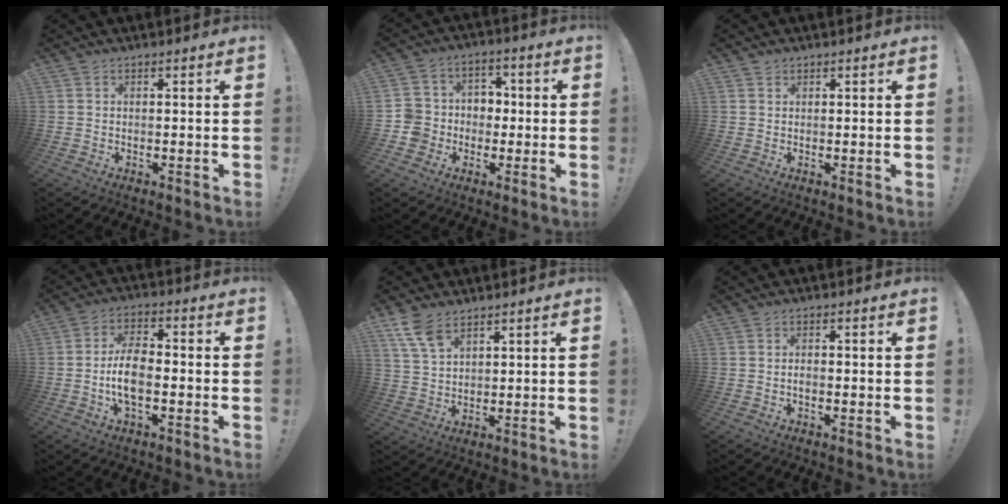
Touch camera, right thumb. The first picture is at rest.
{"total": 9.9, "force": [-2.7, 9.2, 2.3], "torque": [-0.042, 0.035, -0.043]}
{"total": 0.9, "force": [0.7, 0.5, 0.1], "torque": [0.004, -0.002, 0.013]}
{"total": 9.4, "force": [-2.3, 4.6, 7.9], "torque": [-0.155, 0.008, -0.040]}
{"total": 7.7, "force": [5.1, 3.7, 4.4], "torque": [-0.086, -0.018, 0.100]}
{"total": 1.2, "force": [-0.7, 0.4, 0.8], "torque": [-0.022, 0.005, -0.012]}